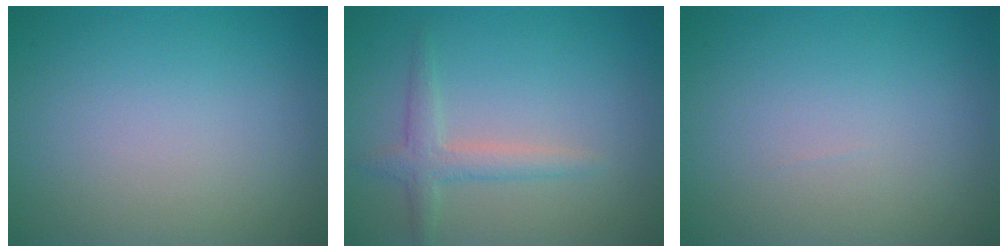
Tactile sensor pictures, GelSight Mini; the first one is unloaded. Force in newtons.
{"total": 2.3, "press": 2.3, "slide": 0.1}
{"total": 0.0}